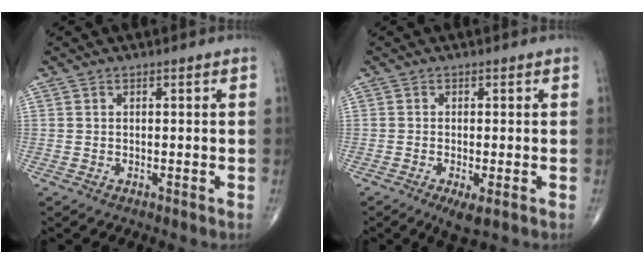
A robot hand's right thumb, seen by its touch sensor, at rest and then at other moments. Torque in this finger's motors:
{"motor_torque": [0.57, 0.37, 0.02, -0.18, 0.09]}